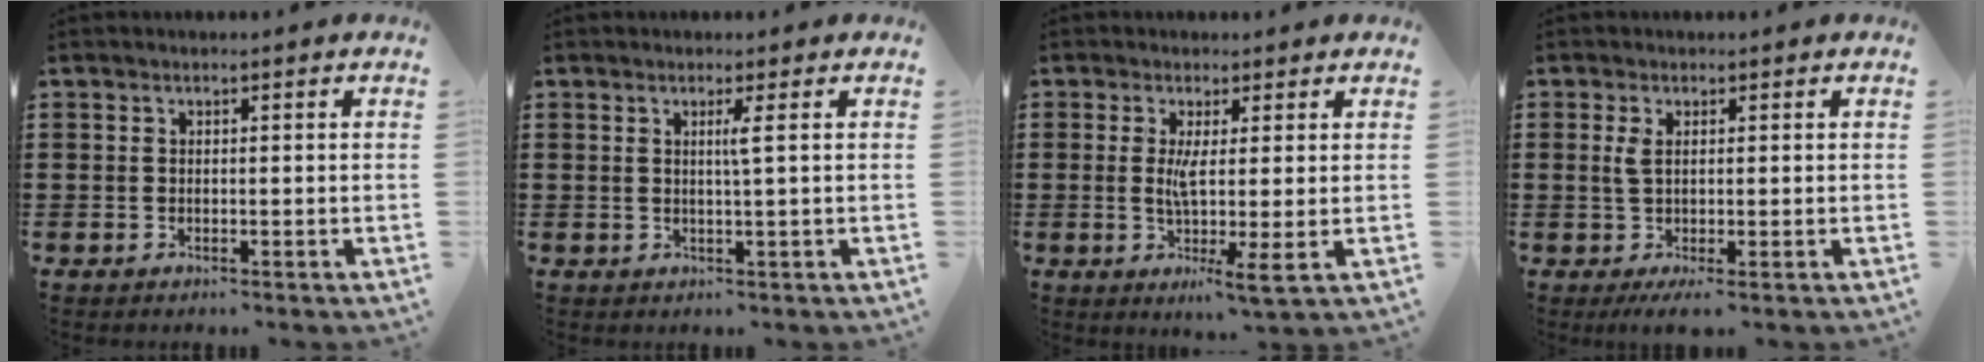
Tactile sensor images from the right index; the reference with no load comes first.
{"total": 1.8, "force": [0.5, -0.6, 1.6], "torque": [-0.030, -0.008, 0.005]}
{"total": 4.8, "force": [0.3, -0.2, 4.8], "torque": [-0.101, -0.014, 0.000]}
{"total": 2.7, "force": [0.1, 0.5, 2.6], "torque": [-0.057, -0.003, -0.001]}